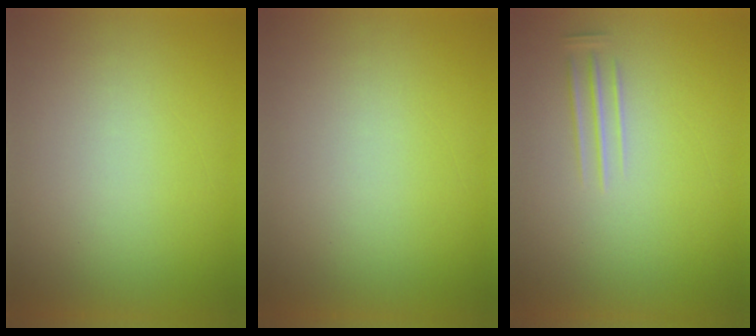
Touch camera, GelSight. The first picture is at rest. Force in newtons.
{"total": 1.1}
{"total": 1.7}